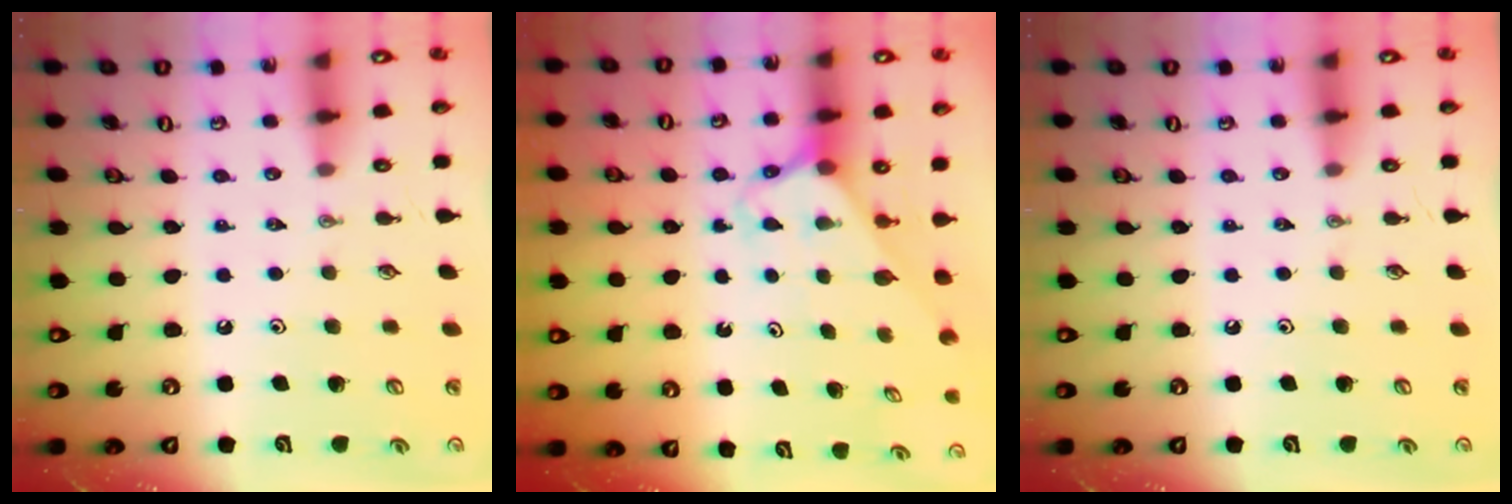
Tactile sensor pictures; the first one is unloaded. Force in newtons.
{"total": 2.6, "press": 2.6, "slide": 0.2}
{"total": 0.0}